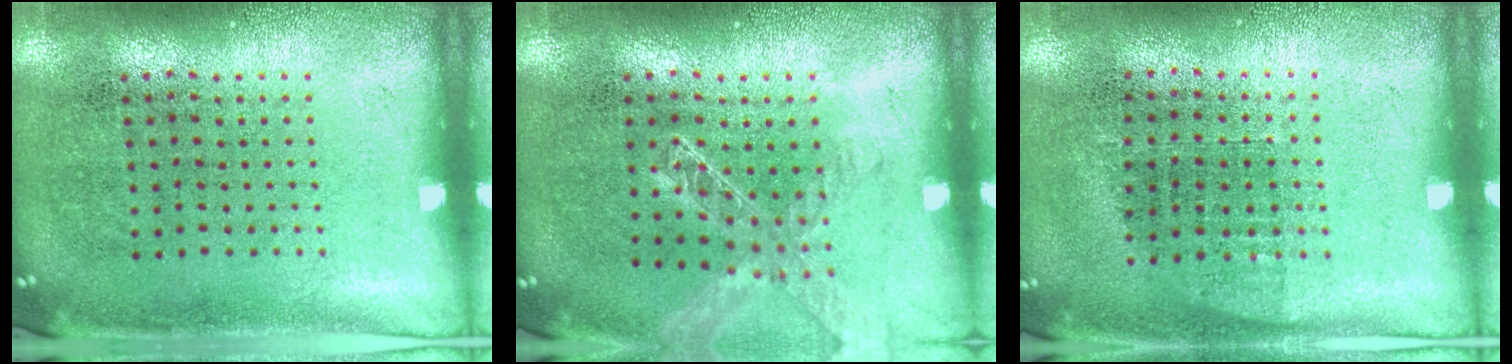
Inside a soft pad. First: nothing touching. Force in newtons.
{"total": 1.3, "press": 1.3, "slide": 0.2}
{"total": 0.7, "press": 0.7, "slide": 0.3}